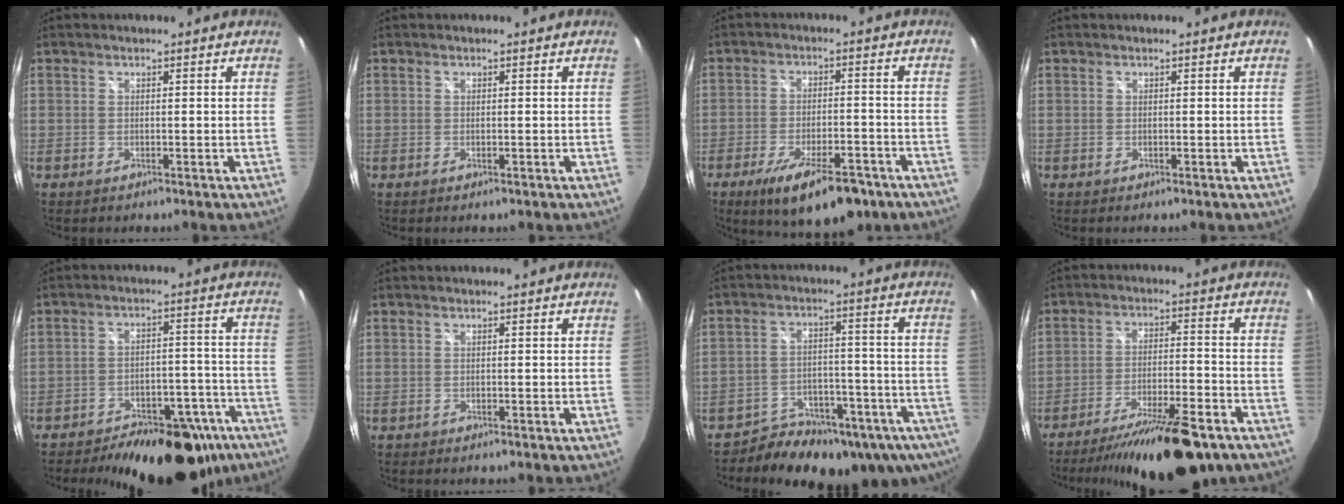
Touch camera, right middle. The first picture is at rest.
{"total": 0.0}
{"total": 13.8, "force": [-9.0, 4.6, 9.4], "torque": [-0.172, -0.025, -0.135]}
{"total": 0.0}
{"total": 23.4, "force": [-17.9, 10.1, 11.3], "torque": [-0.174, 0.016, -0.211]}
{"total": 0.0}
{"total": 20.0, "force": [-13.9, 10.1, 10.2], "torque": [-0.176, -0.013, -0.173]}
{"total": 18.9, "force": [-14.6, 4.3, 11.2], "torque": [-0.194, -0.024, -0.217]}